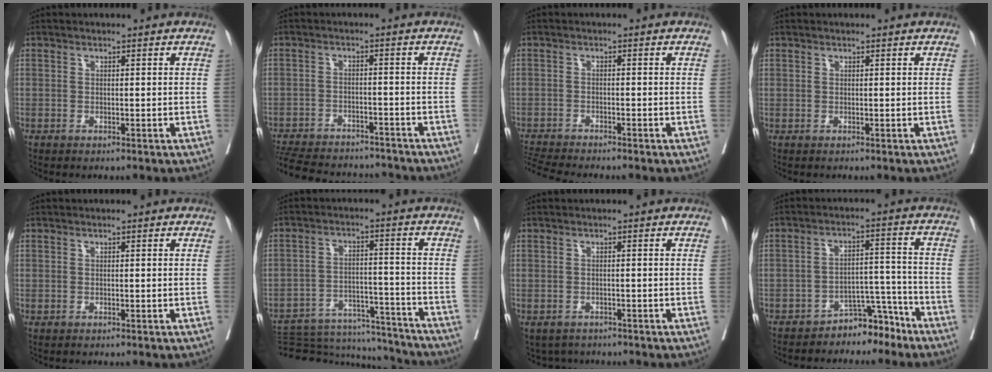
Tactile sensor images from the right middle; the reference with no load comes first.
{"total": 18.6, "force": [-16.7, 5.2, 6.4], "torque": [-0.175, -0.016, -0.235]}
{"total": 6.8, "force": [-6.4, -0.6, 2.1], "torque": [-0.037, -0.013, -0.111]}
{"total": 0.7, "force": [0.2, 0.7, -0.1], "torque": [0.017, 0.007, 0.001]}
{"total": 0.0}
{"total": 16.9, "force": [-16.1, 4.3, 2.8], "torque": [-0.050, 0.029, -0.226]}
{"total": 6.1, "force": [-4.8, 3.4, 1.5], "torque": [-0.031, -0.004, -0.062]}
{"total": 6.7, "force": [-5.9, 2.7, 1.6], "torque": [-0.009, 0.032, -0.096]}